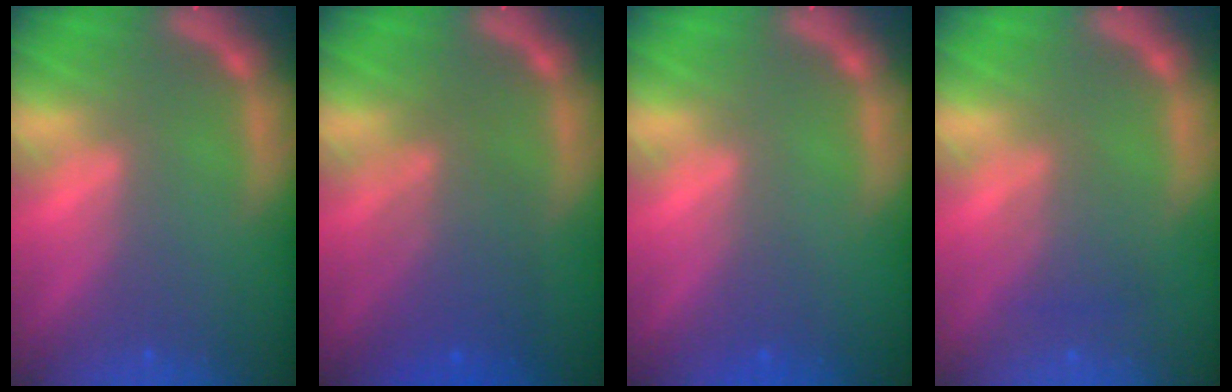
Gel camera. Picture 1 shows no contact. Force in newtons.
{"total": 5.6}
{"total": 0.9}
{"total": 2.5}